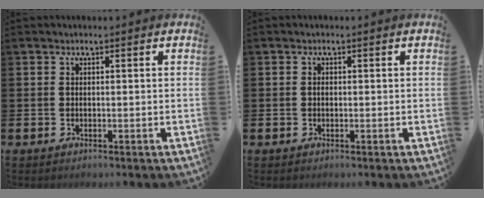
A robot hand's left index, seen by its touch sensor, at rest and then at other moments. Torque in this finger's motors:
{"motor_torque": [-0.04, 0.01, -0.02, 0.02]}